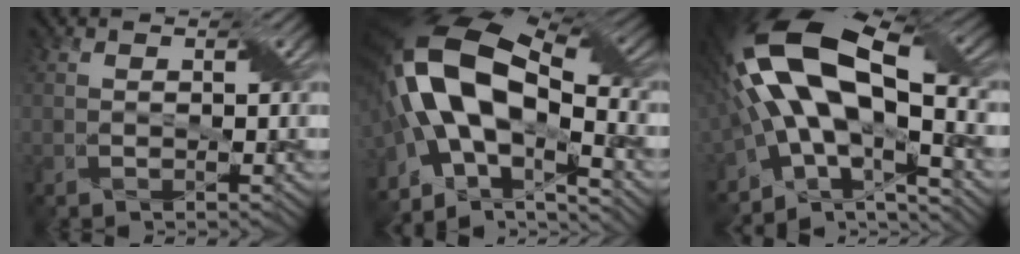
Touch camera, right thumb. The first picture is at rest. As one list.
[{"total": 18.7, "force": [-2.6, 9.5, 15.9], "torque": [-0.324, -0.004, -0.045]}, {"total": 17.8, "force": [-1.9, 8.4, 15.6], "torque": [-0.285, 0.009, -0.043]}]